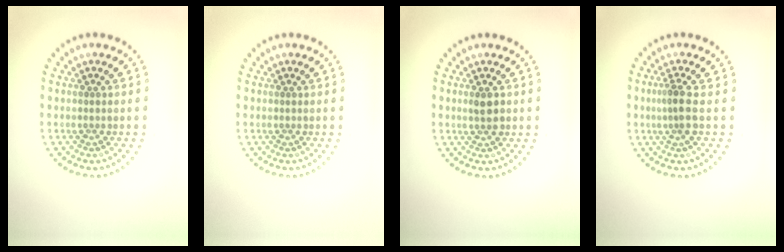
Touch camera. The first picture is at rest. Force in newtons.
{"total": 0.0}
{"total": 1.8, "press": 1.7, "slide": 0.4}
{"total": 2.2, "press": 1.8, "slide": 1.4}